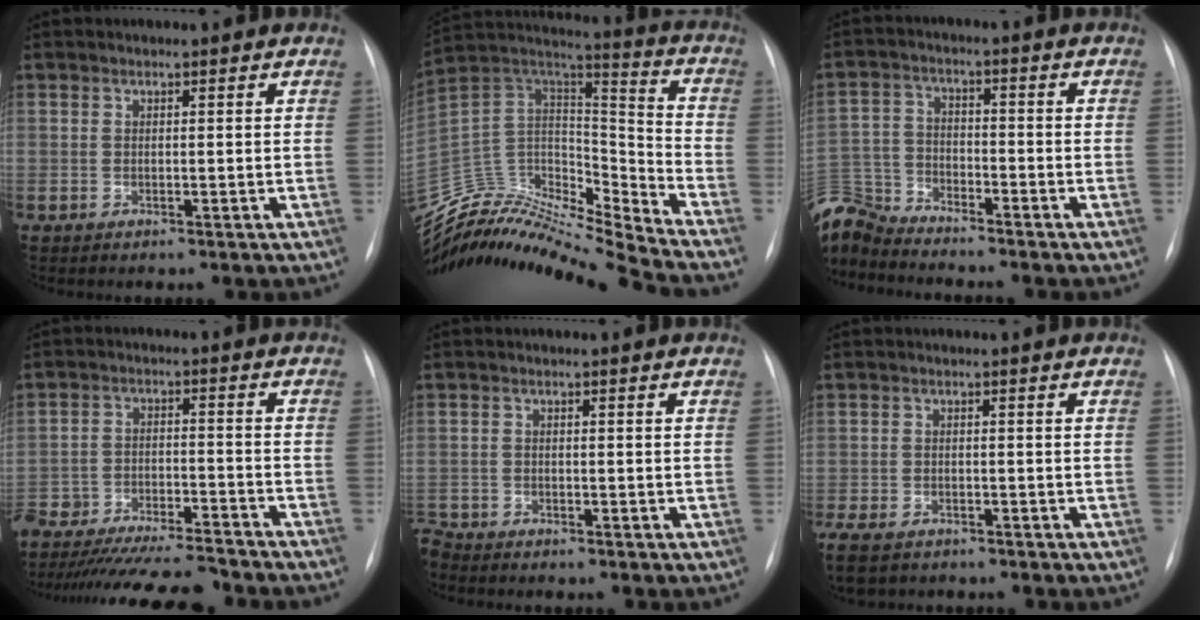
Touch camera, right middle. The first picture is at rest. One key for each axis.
{"total": 22.0, "fx": -21.2, "fy": 1.2, "fz": 5.7, "tx": -0.104, "ty": 0.056, "tz": -0.358}
{"total": 9.8, "fx": -9.6, "fy": 1.8, "fz": 1.0, "tx": -0.037, "ty": 0.010, "tz": -0.192}
{"total": 22.7, "fx": -20.3, "fy": 2.5, "fz": 9.7, "tx": -0.175, "ty": -0.039, "tz": -0.307}
{"total": 2.5, "fx": -2.4, "fy": 0.5, "fz": 0.1, "tx": 0.000, "ty": -0.009, "tz": -0.043}
{"total": 8.3, "fx": -6.1, "fy": 4.1, "fz": 3.8, "tx": -0.089, "ty": -0.016, "tz": -0.094}